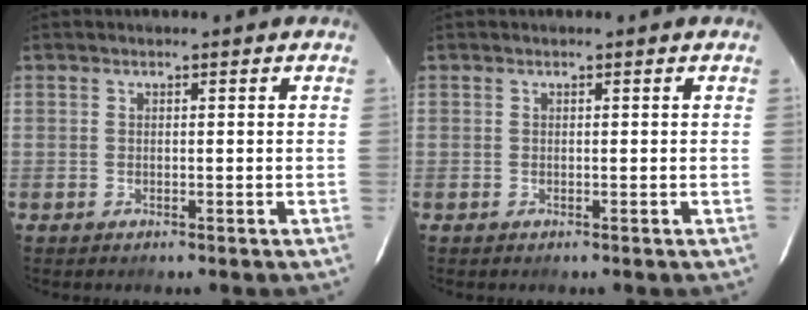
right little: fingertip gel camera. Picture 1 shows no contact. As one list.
[{"total": 0.0}]